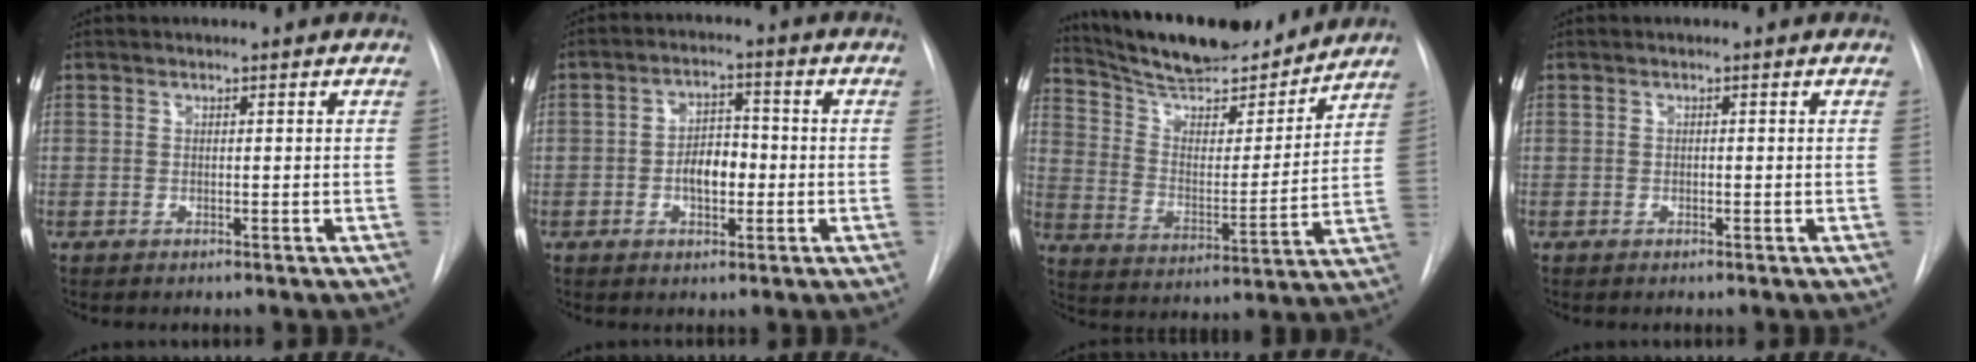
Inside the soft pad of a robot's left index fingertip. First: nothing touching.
{"total": 5.2, "force": [-1.1, 2.8, 4.2], "torque": [-0.073, 0.012, -0.018]}
{"total": 19.3, "force": [17.8, 3.6, 6.7], "torque": [-0.112, -0.004, 0.281]}
{"total": 0.0}